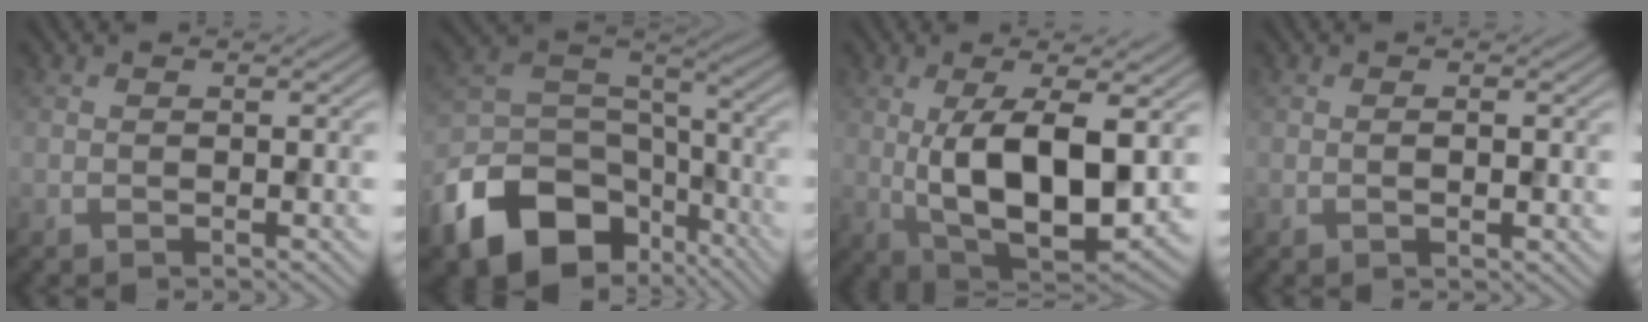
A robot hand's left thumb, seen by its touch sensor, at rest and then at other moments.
{"total": 15.5, "force": [-8.6, 10.1, 8.0], "torque": [-0.201, -0.042, -0.154]}
{"total": 12.8, "force": [-0.2, 5.4, 11.6], "torque": [-0.215, -0.011, 0.009]}
{"total": 1.2, "force": [-0.3, 0.3, 1.1], "torque": [-0.018, 0.000, -0.003]}